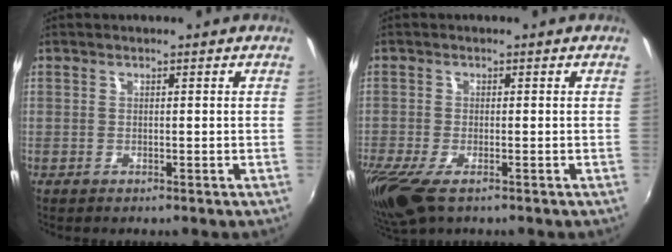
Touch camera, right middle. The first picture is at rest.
{"total": 9.3, "force": [-5.8, 2.8, 6.7], "torque": [-0.153, -0.044, -0.105]}